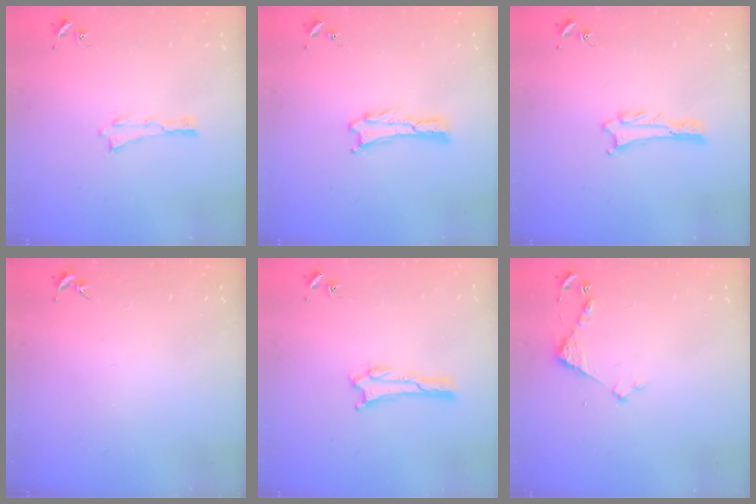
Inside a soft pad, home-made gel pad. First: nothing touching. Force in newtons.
{"total": 0.0}
{"total": 1.1, "press": 1.1, "slide": 0.1}
{"total": 0.0}
{"total": 1.3, "press": 1.3, "slide": 0.4}
{"total": 3.1, "press": 3.1, "slide": 0.3}